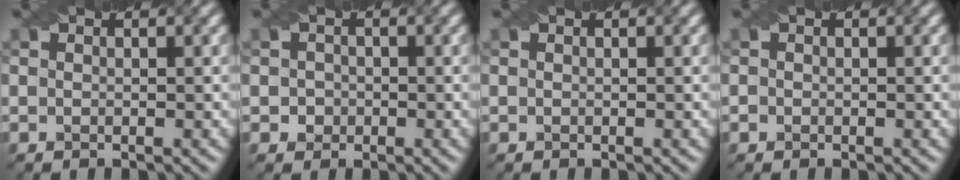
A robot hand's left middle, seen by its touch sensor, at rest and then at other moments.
{"total": 1.3, "force": [-0.1, 1.3, 0.2], "torque": [0.005, -0.001, -0.004]}
{"total": 0.0}
{"total": 0.5, "force": [-0.2, 0.5, 0.1], "torque": [0.000, -0.005, -0.004]}